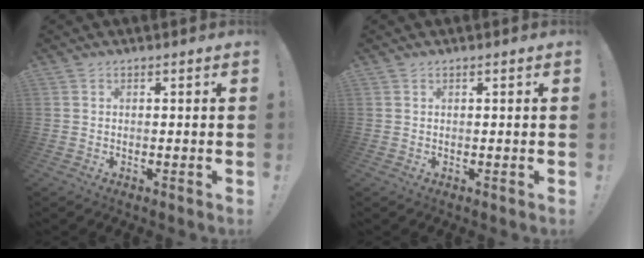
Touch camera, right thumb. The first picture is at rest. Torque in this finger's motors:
{"motor_torque": [0.06, -0.02, 0.09, -0.11, 0.08]}